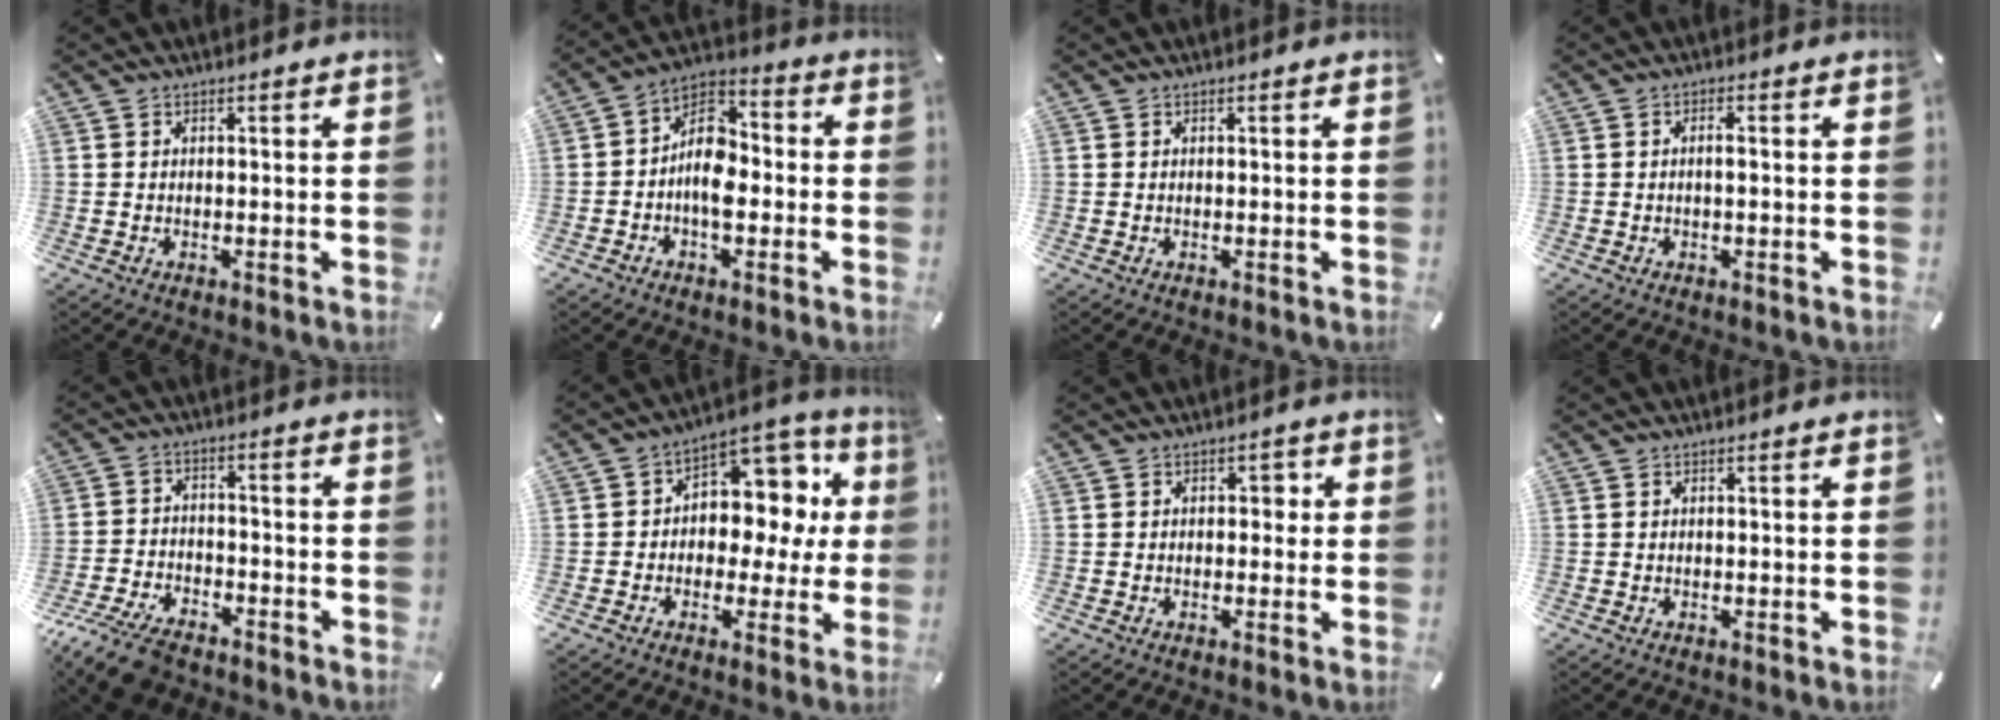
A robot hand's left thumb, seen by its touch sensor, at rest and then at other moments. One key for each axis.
{"total": 10.0, "fx": -2.2, "fy": 6.5, "fz": 7.2, "tx": -0.140, "ty": 0.010, "tz": -0.040}
{"total": 0.0}
{"total": 1.6, "fx": -0.2, "fy": 0.4, "fz": 1.6, "tx": -0.031, "ty": 0.001, "tz": -0.005}
{"total": 9.6, "fx": -7.6, "fy": 4.0, "fz": 4.3, "tx": -0.088, "ty": 0.038, "tz": -0.146}
{"total": 10.4, "fx": 1.7, "fy": 8.1, "fz": 6.2, "tx": -0.079, "ty": -0.019, "tz": 0.032}
{"total": 2.1, "fx": 0.1, "fy": 1.6, "fz": 1.3, "tx": -0.013, "ty": 0.004, "tz": -0.006}
{"total": 0.0}